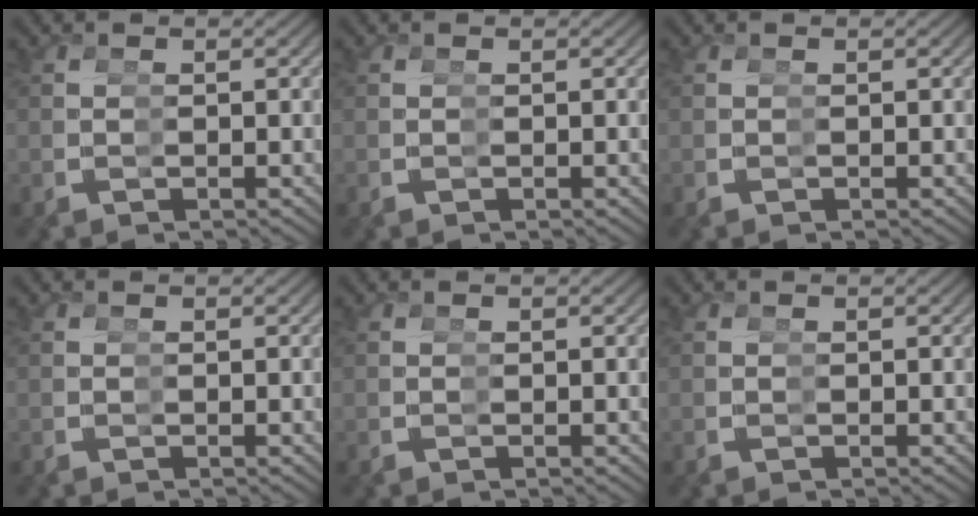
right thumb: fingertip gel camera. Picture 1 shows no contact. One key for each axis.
{"total": 0.0}
{"total": 0.0}
{"total": 0.0}
{"total": 0.0}
{"total": 0.0}